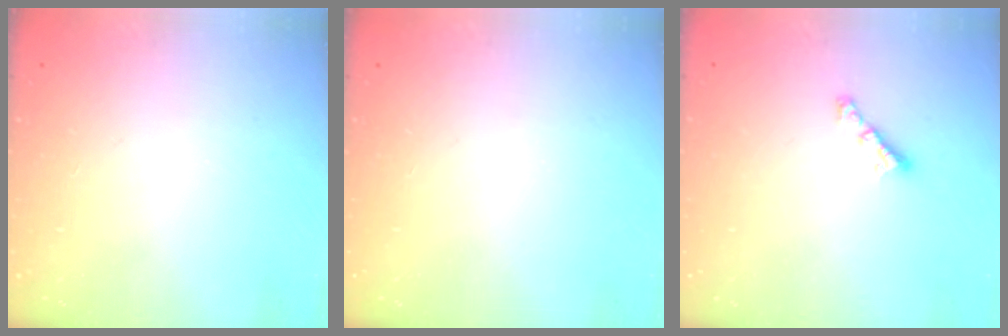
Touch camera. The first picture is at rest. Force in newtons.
{"total": 0.0}
{"total": 3.5, "press": 3.5, "slide": 0.6}